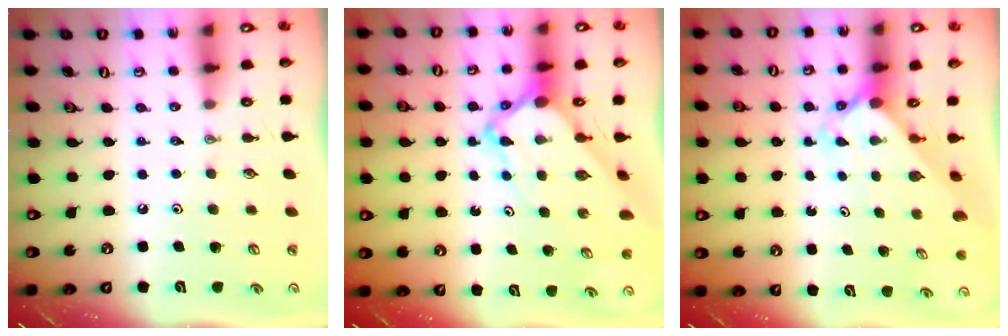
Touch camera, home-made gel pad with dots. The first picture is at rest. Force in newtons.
{"total": 6.6, "press": 6.6, "slide": 0.6}
{"total": 2.4, "press": 2.4, "slide": 0.2}